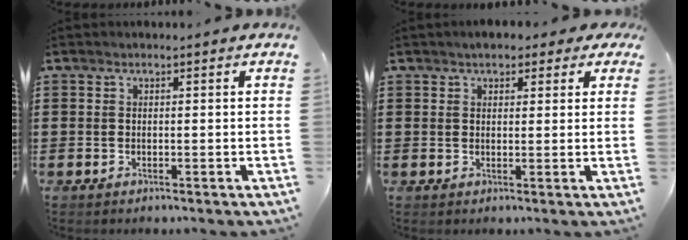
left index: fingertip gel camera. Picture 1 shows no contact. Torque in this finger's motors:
{"motor_torque": [1.13, -1.01, 0.29, 0.08]}